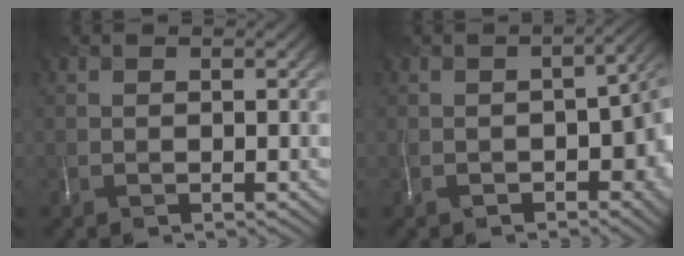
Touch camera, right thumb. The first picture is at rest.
{"total": 7.6, "force": [-2.5, 4.5, 5.6], "torque": [-0.075, -0.026, -0.037]}